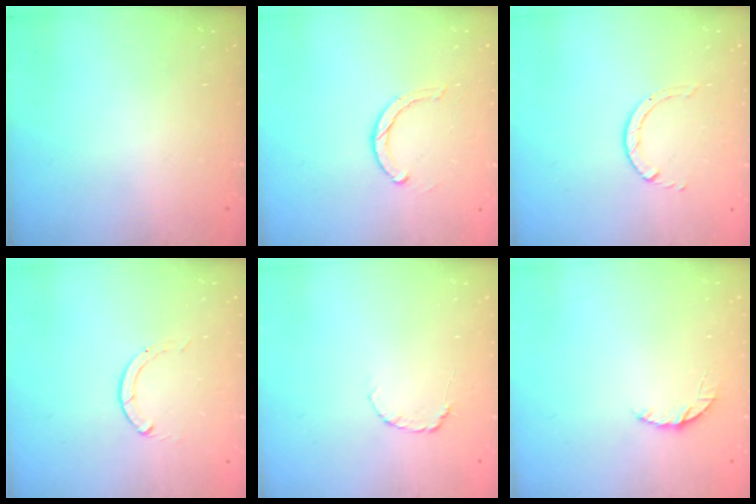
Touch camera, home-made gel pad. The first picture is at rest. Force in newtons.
{"total": 3.0, "press": 2.9, "slide": 0.5}
{"total": 1.4, "press": 1.4, "slide": 0.1}
{"total": 0.0}
{"total": 4.0, "press": 3.9, "slide": 0.5}
{"total": 3.1, "press": 3.1, "slide": 0.3}